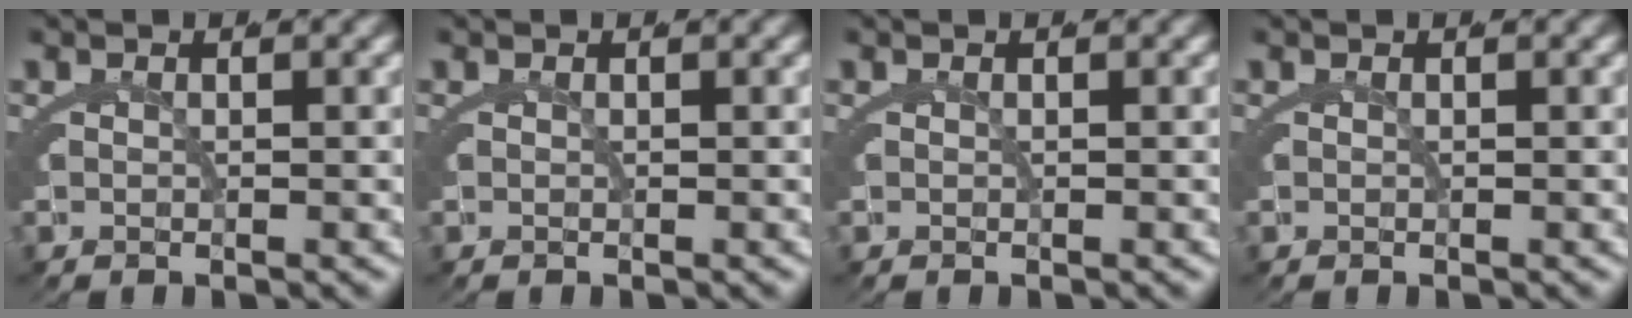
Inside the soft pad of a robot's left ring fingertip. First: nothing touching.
{"total": 0.0}
{"total": 0.0}
{"total": 0.0}